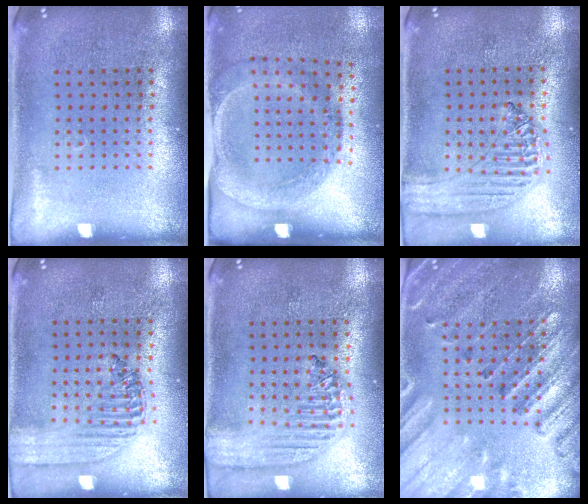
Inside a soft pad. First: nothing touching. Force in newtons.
{"total": 1.8, "press": 1.1, "slide": 1.4}
{"total": 1.3, "press": 1.3, "slide": 0.3}
{"total": 1.5, "press": 1.4, "slide": 0.6}
{"total": 2.1, "press": 1.9, "slide": 1.0}
{"total": 2.7, "press": 2.6, "slide": 0.9}